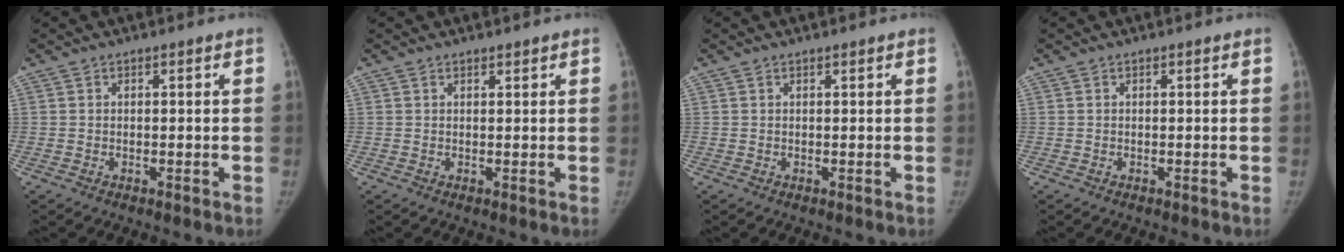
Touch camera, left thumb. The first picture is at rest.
{"total": 0.7, "force": [0.6, 0.3, 0.2], "torque": [-0.001, -0.005, 0.009]}
{"total": 0.0}
{"total": 0.0}